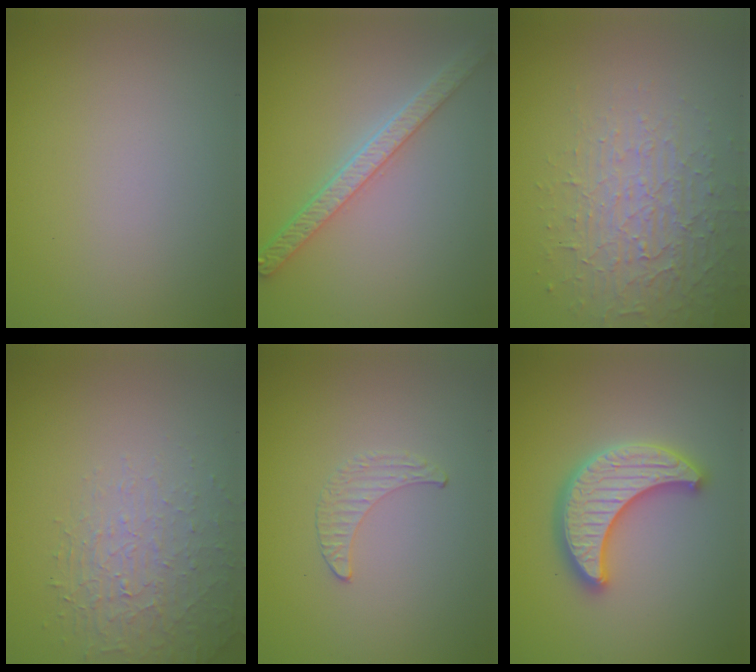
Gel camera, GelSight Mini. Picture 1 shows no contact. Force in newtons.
{"total": 4.3, "press": 3.9, "slide": 1.9}
{"total": 3.7, "press": 3.4, "slide": 1.4}
{"total": 1.9, "press": 1.4, "slide": 1.3}
{"total": 0.5, "press": 0.5, "slide": 0.2}
{"total": 5.3, "press": 5.2, "slide": 0.8}